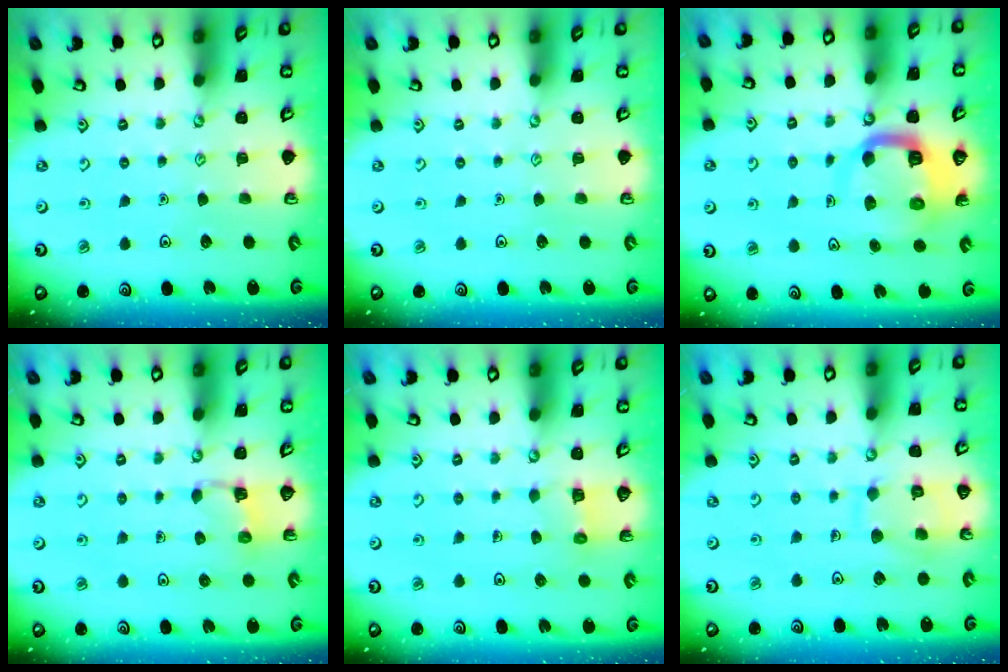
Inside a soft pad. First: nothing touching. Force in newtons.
{"total": 0.0}
{"total": 9.6, "press": 9.6, "slide": 1.2}
{"total": 2.1, "press": 2.0, "slide": 0.5}
{"total": 3.4, "press": 3.4, "slide": 0.2}
{"total": 10.0, "press": 10.0, "slide": 0.4}